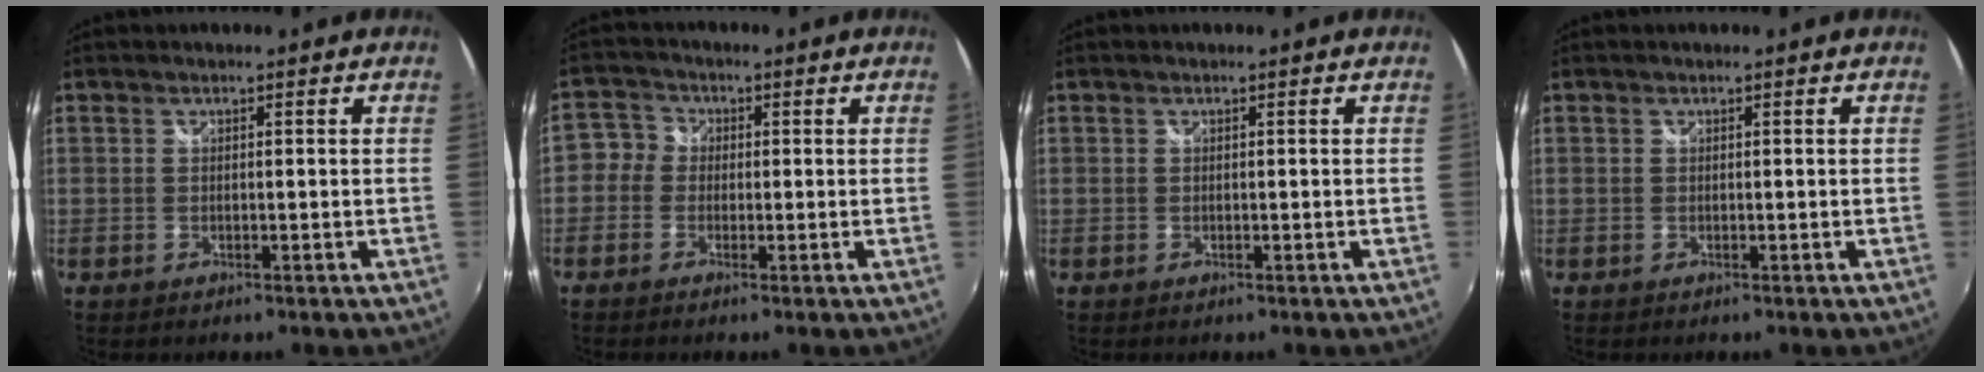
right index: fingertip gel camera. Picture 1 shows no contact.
{"total": 4.0, "force": [-1.4, 3.6, 0.8], "torque": [-0.012, 0.010, -0.040]}
{"total": 0.0}
{"total": 0.0}